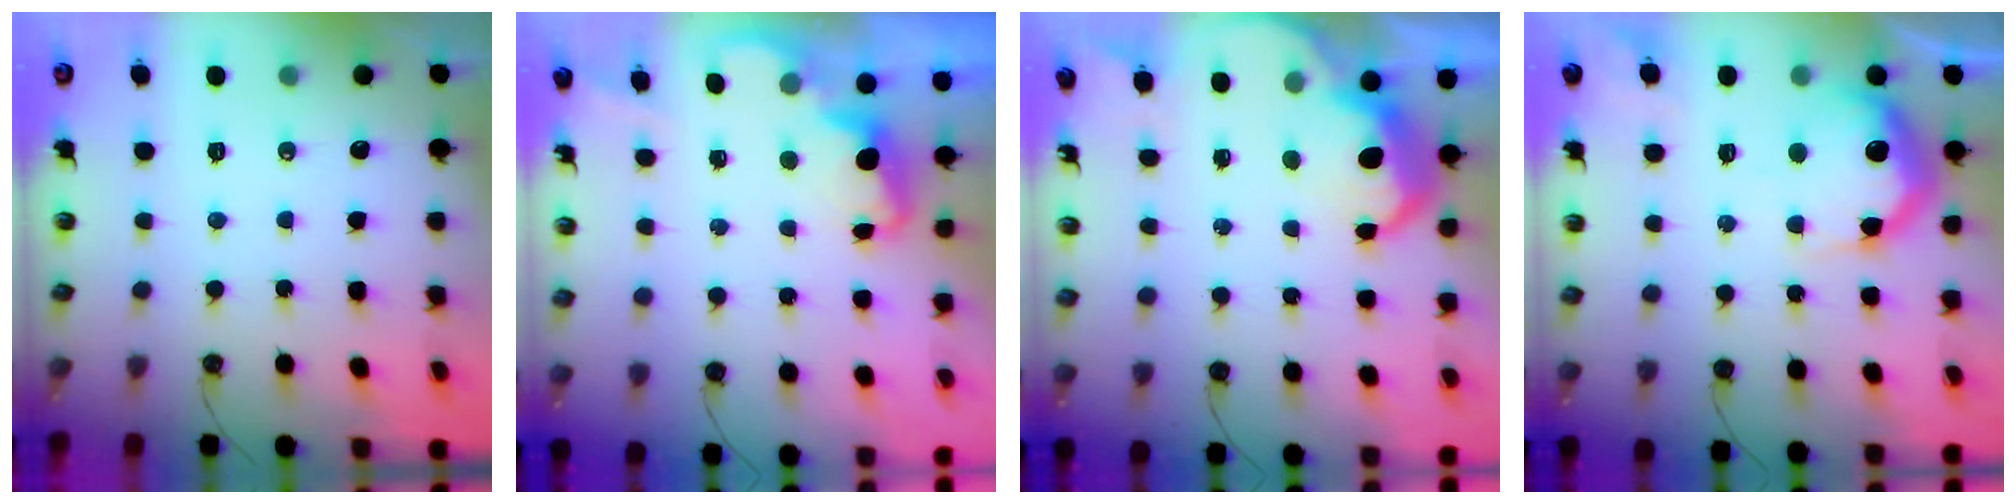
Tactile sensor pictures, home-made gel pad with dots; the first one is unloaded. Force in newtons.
{"total": 2.3, "press": 2.2, "slide": 0.6}
{"total": 6.6, "press": 6.5, "slide": 0.8}
{"total": 19.3, "press": 19.2, "slide": 1.6}